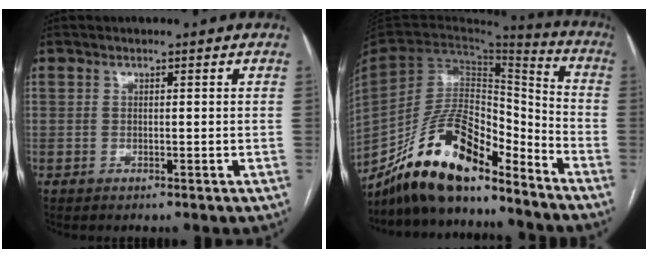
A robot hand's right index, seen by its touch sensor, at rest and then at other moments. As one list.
[{"total": 17.6, "force": [-14.2, 5.2, 9.1], "torque": [-0.166, 0.026, -0.258]}]